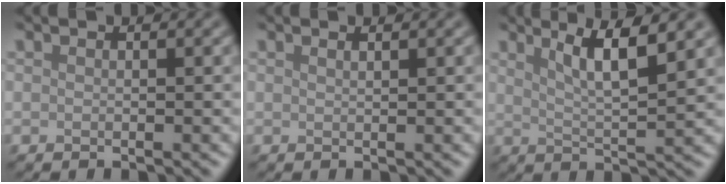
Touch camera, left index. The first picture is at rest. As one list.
[{"total": 0.6, "force": [0.4, 0.2, 0.4], "torque": [-0.002, 0.002, 0.002]}, {"total": 5.0, "force": [2.5, 0.8, 4.3], "torque": [-0.071, -0.004, 0.047]}]